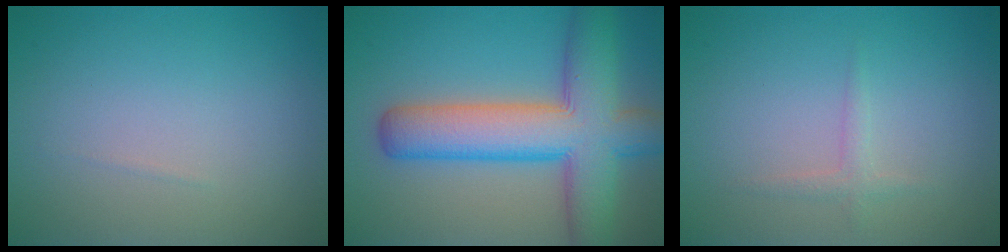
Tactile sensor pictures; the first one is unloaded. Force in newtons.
{"total": 9.9, "press": 9.9, "slide": 0.6}
{"total": 1.1, "press": 1.1, "slide": 0.0}